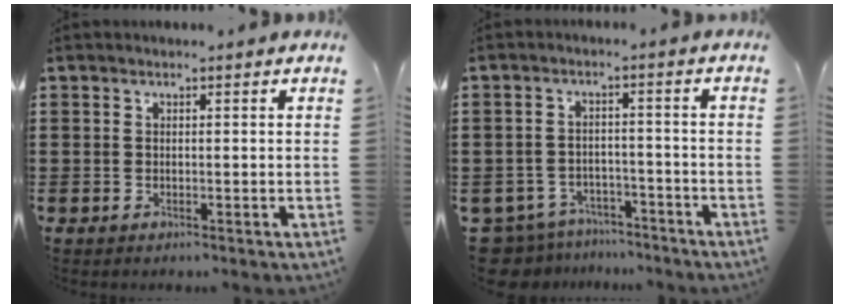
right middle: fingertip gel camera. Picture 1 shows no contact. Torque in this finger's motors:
{"motor_torque": [-0.22, 0.25, 0.02, -0.04]}